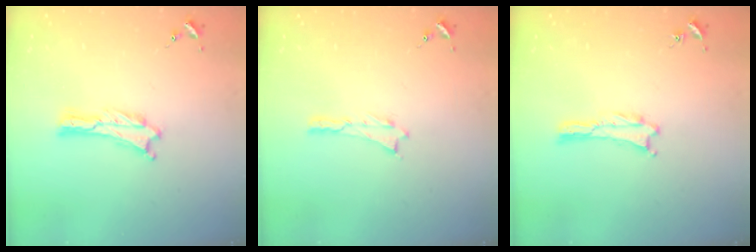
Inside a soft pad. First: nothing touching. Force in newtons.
{"total": 0.0}
{"total": 0.0}